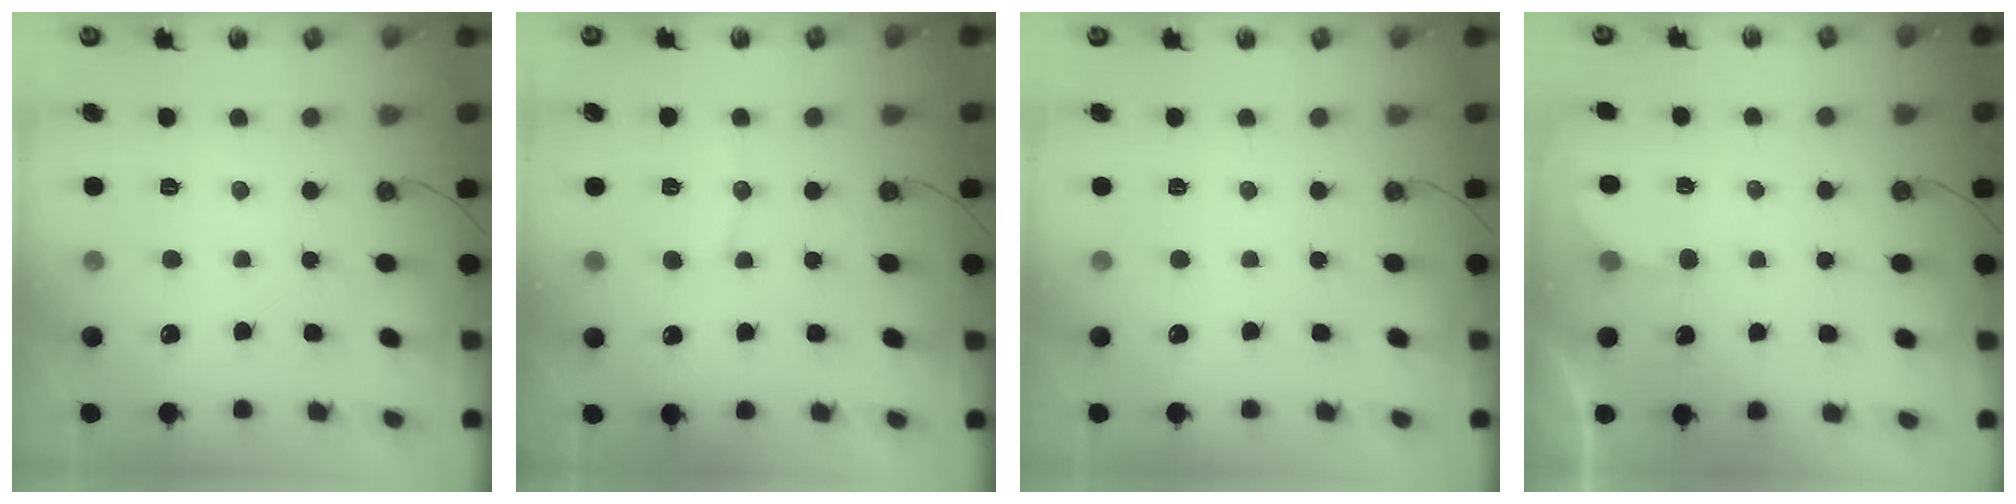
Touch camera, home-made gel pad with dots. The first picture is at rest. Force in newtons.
{"total": 6.4, "press": 6.3, "slide": 0.4}
{"total": 0.0}
{"total": 1.4, "press": 1.4, "slide": 0.1}